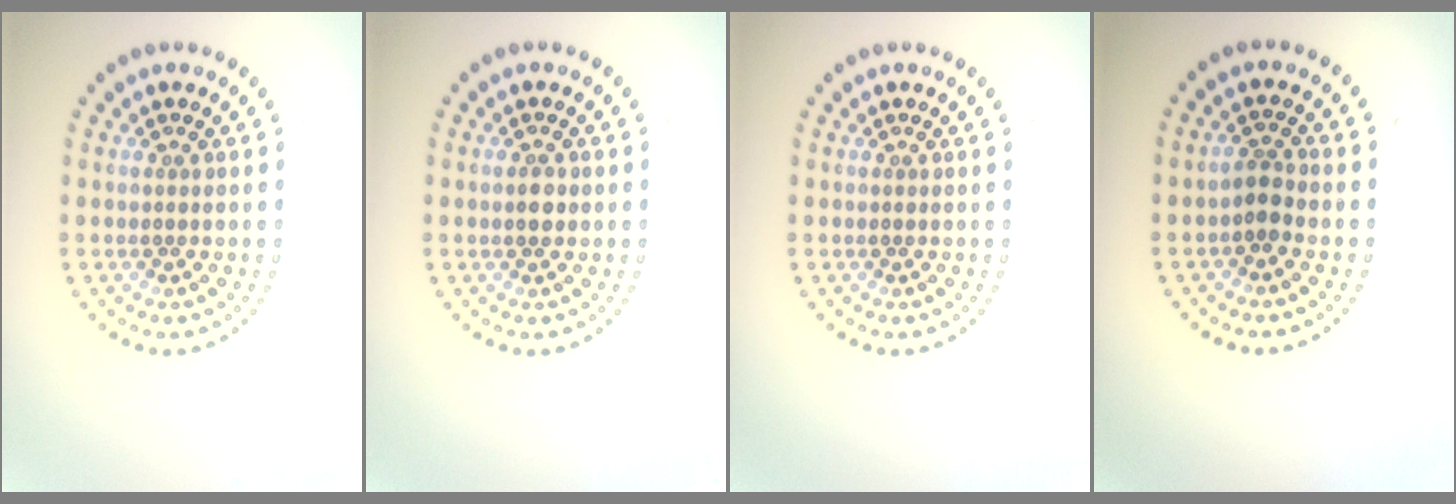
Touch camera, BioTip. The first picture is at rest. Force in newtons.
{"total": 1.5, "press": 1.5, "slide": 0.3}
{"total": 0.0}
{"total": 1.5, "press": 1.2, "slide": 0.9}